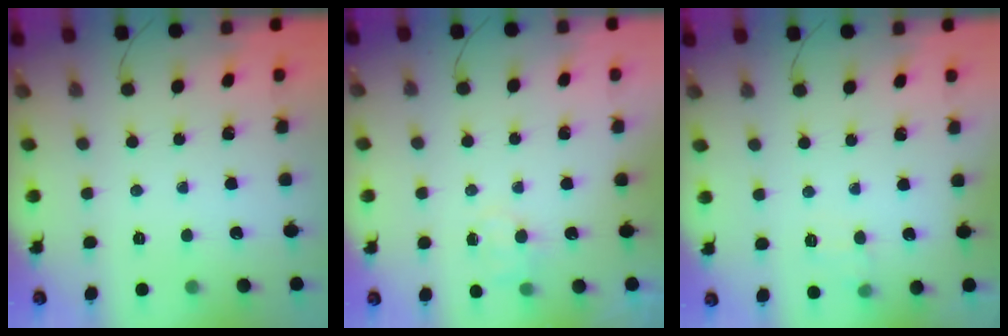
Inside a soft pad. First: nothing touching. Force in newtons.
{"total": 5.2, "press": 5.1, "slide": 1.2}
{"total": 5.1, "press": 4.7, "slide": 2.0}